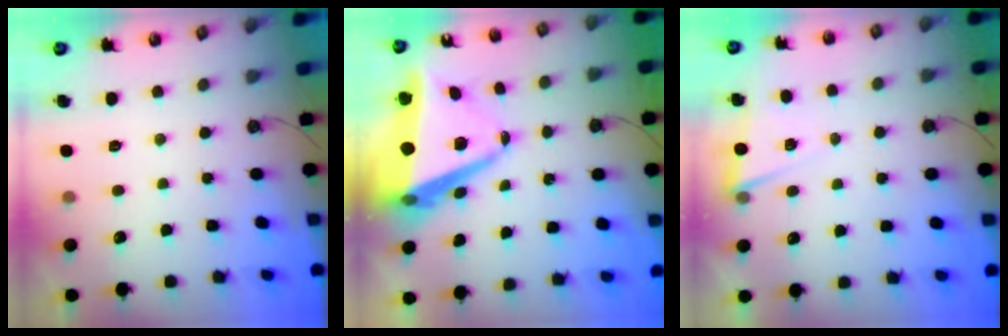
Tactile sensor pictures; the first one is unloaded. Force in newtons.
{"total": 16.3, "press": 16.0, "slide": 2.9}
{"total": 3.0, "press": 2.8, "slide": 0.9}